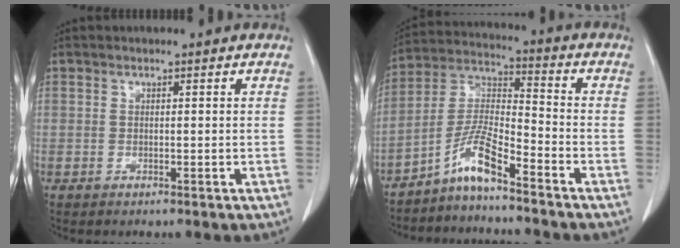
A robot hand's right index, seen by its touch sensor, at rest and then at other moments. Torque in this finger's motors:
{"motor_torque": [0.54, -0.52, 0.20, 0.11]}